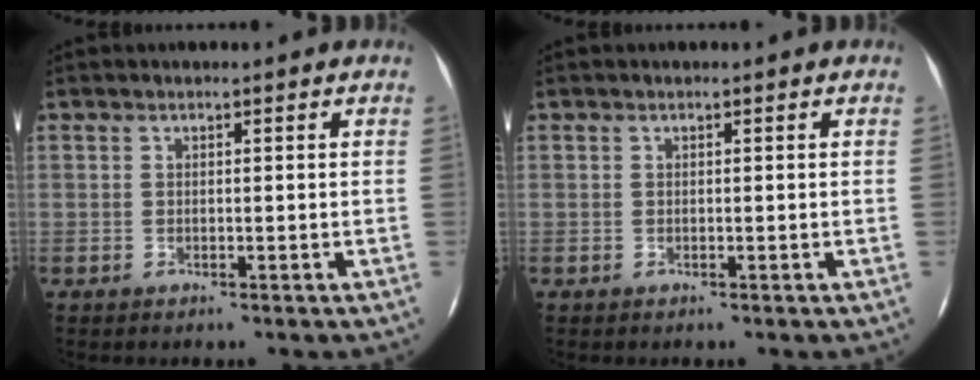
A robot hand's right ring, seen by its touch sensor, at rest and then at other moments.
{"total": 0.0}